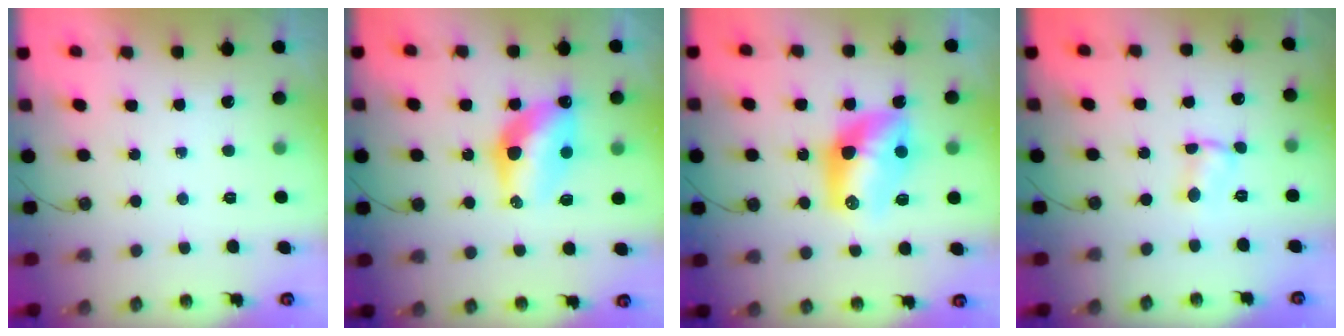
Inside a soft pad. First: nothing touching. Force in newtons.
{"total": 11.5, "press": 11.4, "slide": 0.7}
{"total": 12.3, "press": 12.2, "slide": 1.1}
{"total": 2.5, "press": 2.5, "slide": 0.1}